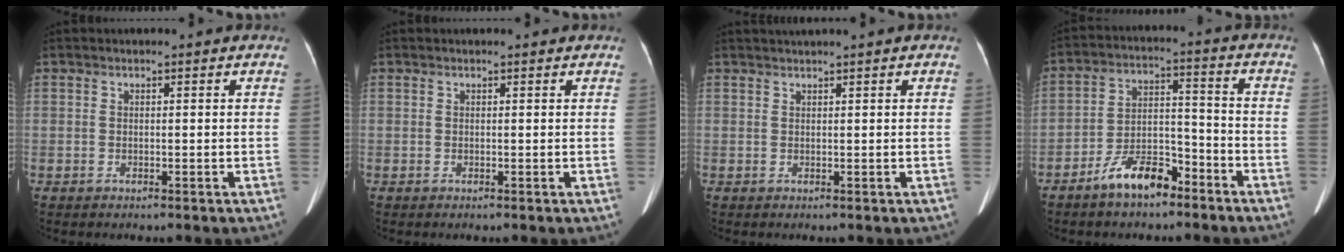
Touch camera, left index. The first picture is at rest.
{"total": 0.7, "force": [0.6, 0.2, 0.2], "torque": [-0.010, 0.007, 0.006]}
{"total": 1.4, "force": [1.2, -0.5, 0.6], "torque": [-0.010, 0.012, 0.029]}
{"total": 8.6, "force": [-6.4, 3.0, 4.9], "torque": [-0.098, 0.007, -0.117]}